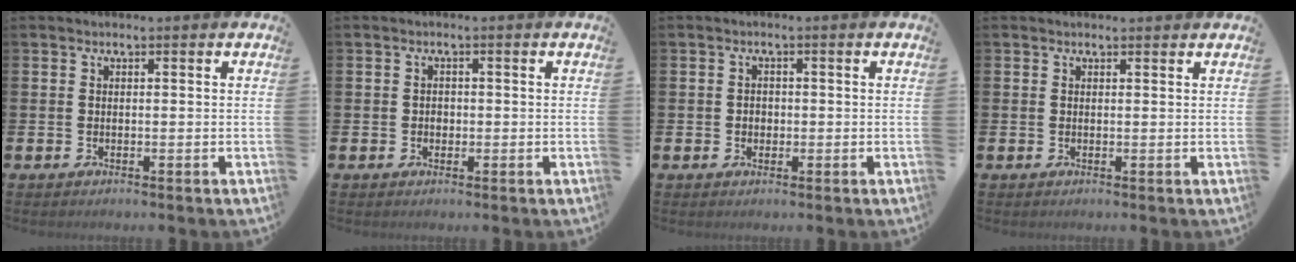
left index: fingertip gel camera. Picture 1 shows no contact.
{"total": 0.9, "force": [-0.1, 0.8, 0.4], "torque": [0.004, 0.001, -0.006]}
{"total": 1.3, "force": [-0.1, 1.2, 0.4], "torque": [0.003, 0.003, -0.007]}
{"total": 0.6, "force": [0.6, 0.2, 0.1], "torque": [0.008, -0.002, 0.008]}